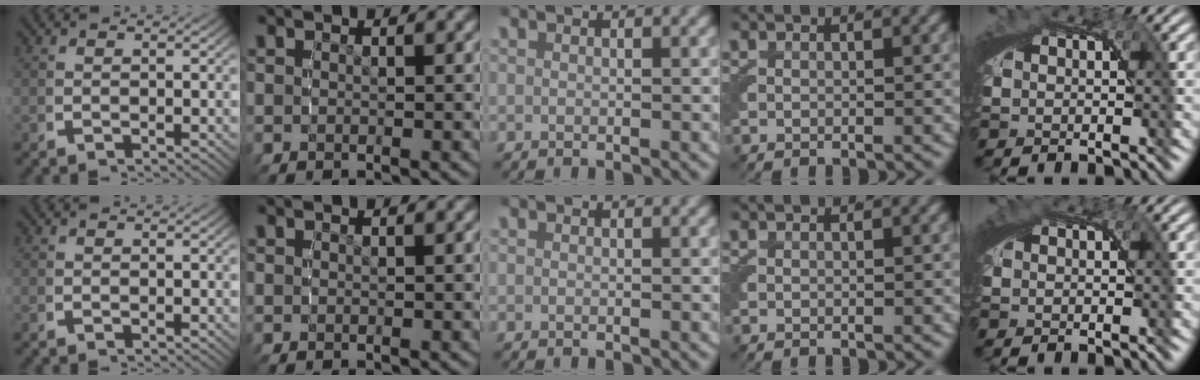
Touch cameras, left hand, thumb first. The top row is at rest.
{"little": {"total": 0.5, "force": [0.1, 0.4, 0.4], "torque": [-0.008, -0.002, 0.001]}}